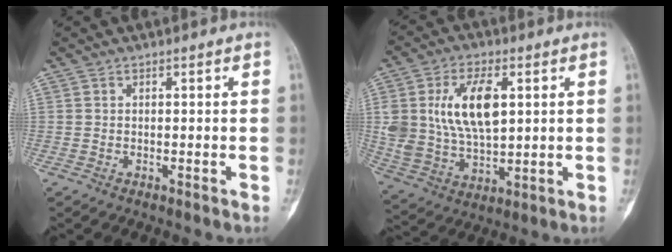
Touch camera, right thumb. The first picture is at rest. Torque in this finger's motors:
{"motor_torque": [0.21, 0.54, 0.98, 0.53, 0.40]}